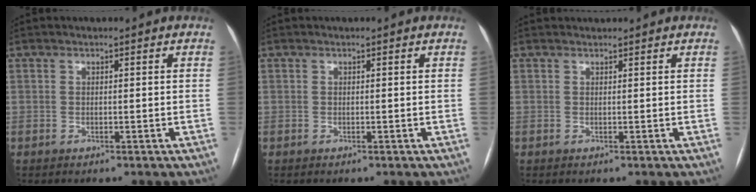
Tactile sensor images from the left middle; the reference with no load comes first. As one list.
[{"total": 0.0}, {"total": 1.2, "force": [1.2, 0.1, 0.1], "torque": [-0.007, 0.014, 0.021]}]